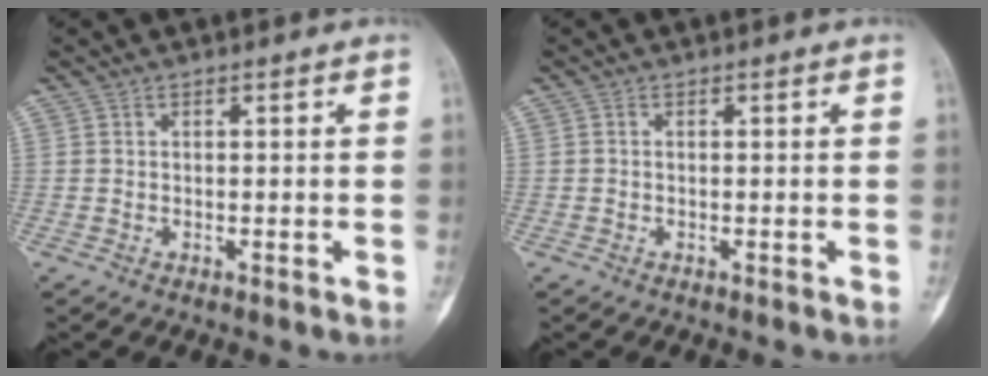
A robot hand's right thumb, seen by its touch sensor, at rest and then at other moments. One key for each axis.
{"total": 0.0}